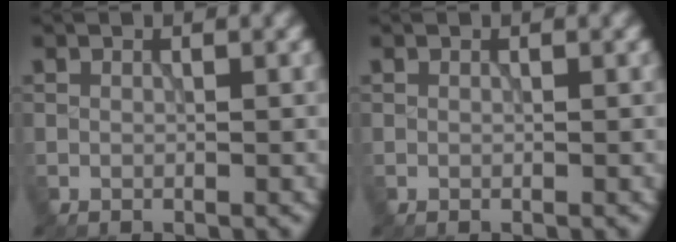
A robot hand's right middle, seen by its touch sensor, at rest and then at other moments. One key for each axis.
{"total": 0.0}